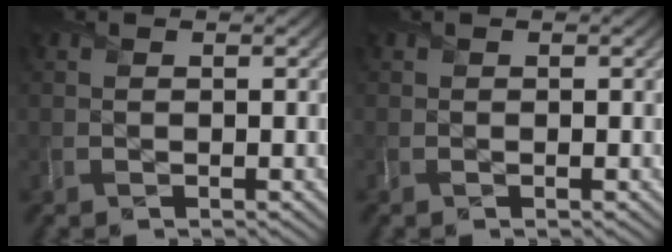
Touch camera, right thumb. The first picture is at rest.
{"total": 0.0}